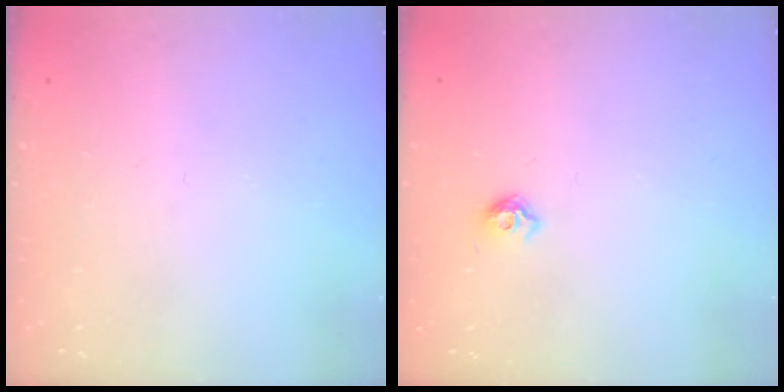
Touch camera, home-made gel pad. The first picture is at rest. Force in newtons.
{"total": 5.6, "press": 5.5, "slide": 1.0}